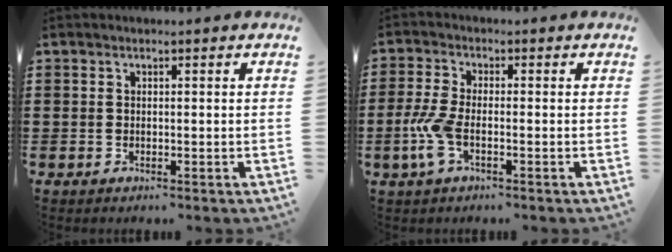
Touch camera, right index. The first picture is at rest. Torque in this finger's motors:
{"motor_torque": [1.74, 0.39, 0.71, 0.21]}